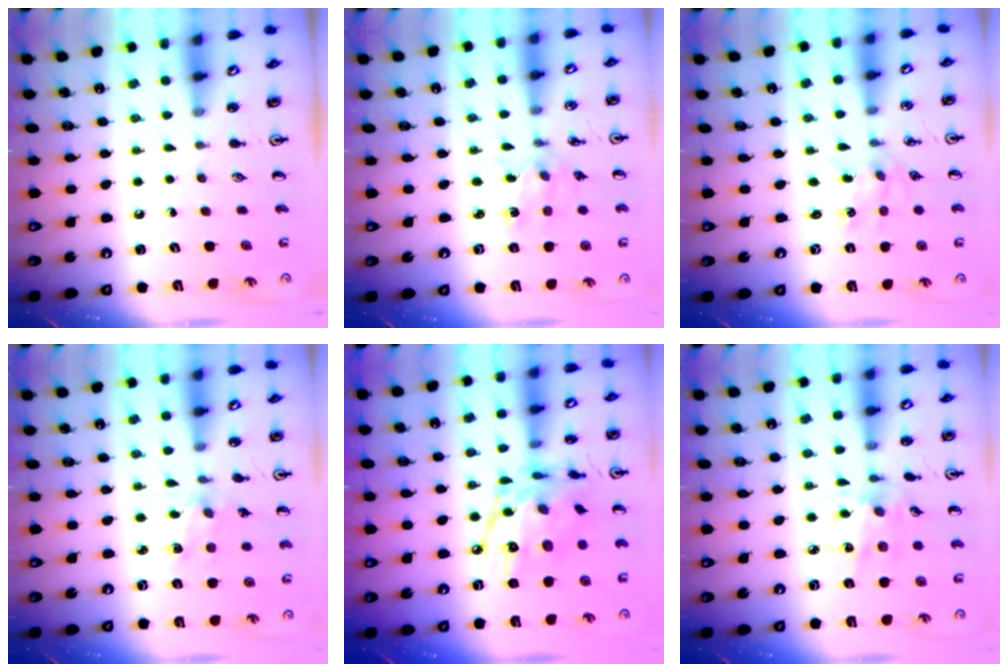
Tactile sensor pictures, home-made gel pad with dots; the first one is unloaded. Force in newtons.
{"total": 2.1, "press": 2.1, "slide": 0.3}
{"total": 1.0, "press": 0.9, "slide": 0.2}
{"total": 2.1, "press": 2.1, "slide": 0.3}
{"total": 15.4, "press": 15.3, "slide": 1.2}
{"total": 5.9, "press": 5.8, "slide": 1.2}